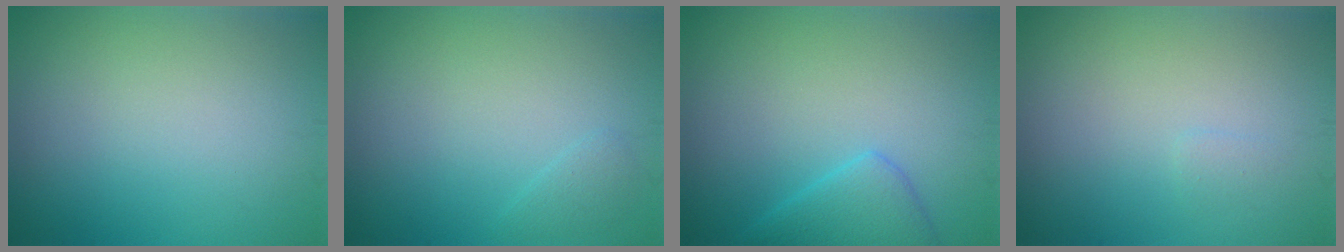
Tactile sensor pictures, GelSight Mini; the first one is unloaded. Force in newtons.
{"total": 0.9, "press": 0.9, "slide": 0.1}
{"total": 3.1, "press": 3.1, "slide": 0.1}
{"total": 0.5, "press": 0.5, "slide": 0.1}